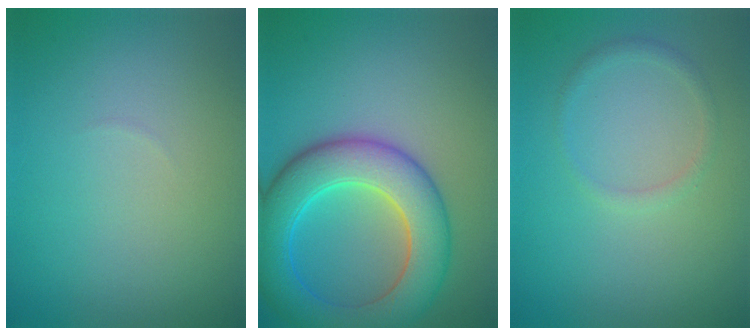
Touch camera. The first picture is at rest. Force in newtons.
{"total": 8.6, "press": 8.6, "slide": 0.1}
{"total": 1.1, "press": 1.1, "slide": 0.0}